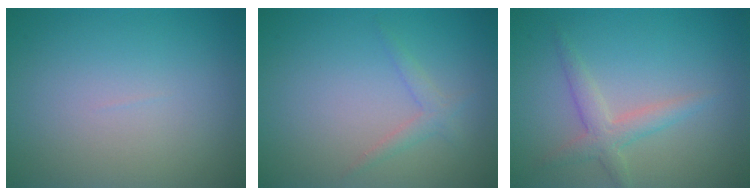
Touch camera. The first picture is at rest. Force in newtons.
{"total": 1.3, "press": 1.3, "slide": 0.1}
{"total": 2.4, "press": 2.4, "slide": 0.1}